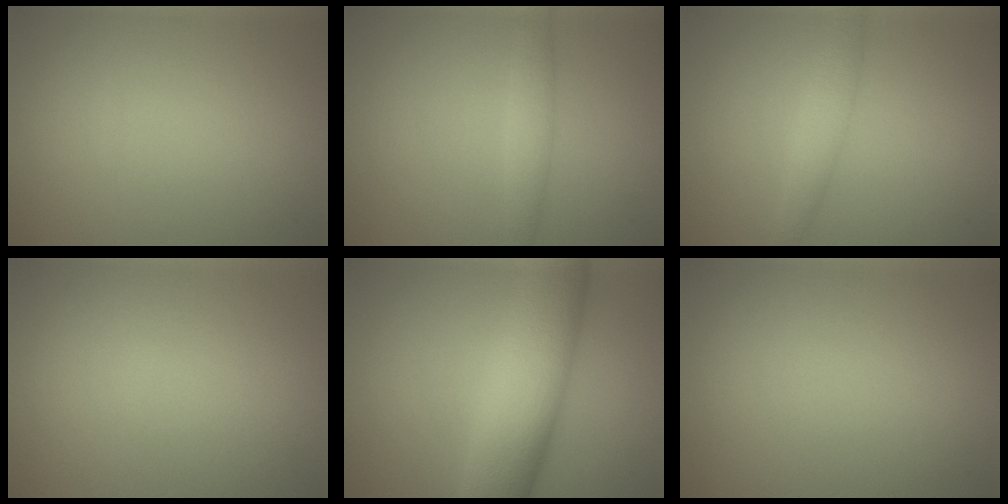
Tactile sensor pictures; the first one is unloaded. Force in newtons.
{"total": 1.9, "press": 1.9, "slide": 0.1}
{"total": 2.0, "press": 2.0, "slide": 0.0}
{"total": 0.0}
{"total": 9.8, "press": 9.8, "slide": 0.2}
{"total": 0.0}